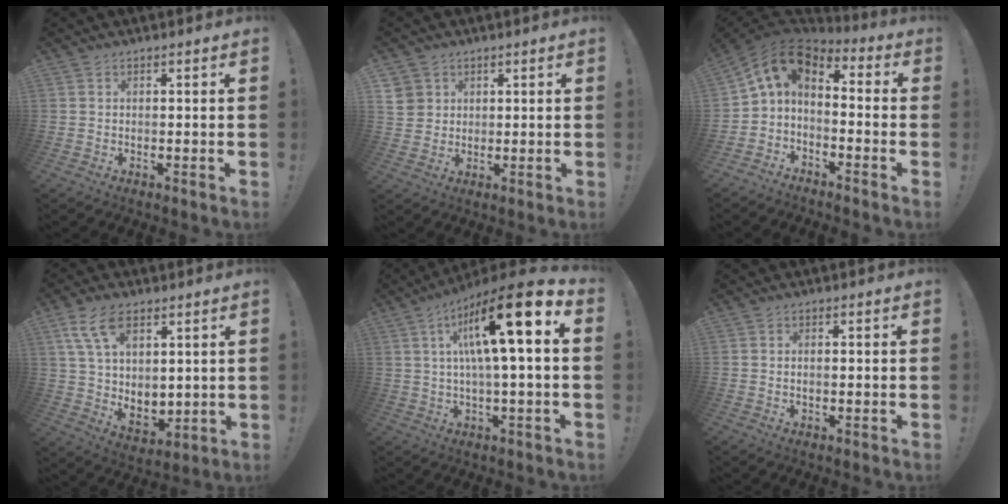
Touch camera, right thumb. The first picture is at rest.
{"total": 4.3, "force": [2.0, 3.8, 0.5], "torque": [-0.010, -0.007, 0.040]}
{"total": 7.0, "force": [1.3, 4.5, 5.2], "torque": [-0.094, -0.008, 0.022]}
{"total": 13.0, "force": [7.1, 7.6, 7.7], "torque": [-0.142, -0.037, 0.135]}
{"total": 18.9, "force": [5.5, 2.9, 17.8], "torque": [-0.288, -0.029, 0.075]}
{"total": 1.3, "force": [-0.1, 0.5, 1.2], "torque": [-0.014, -0.001, -0.002]}